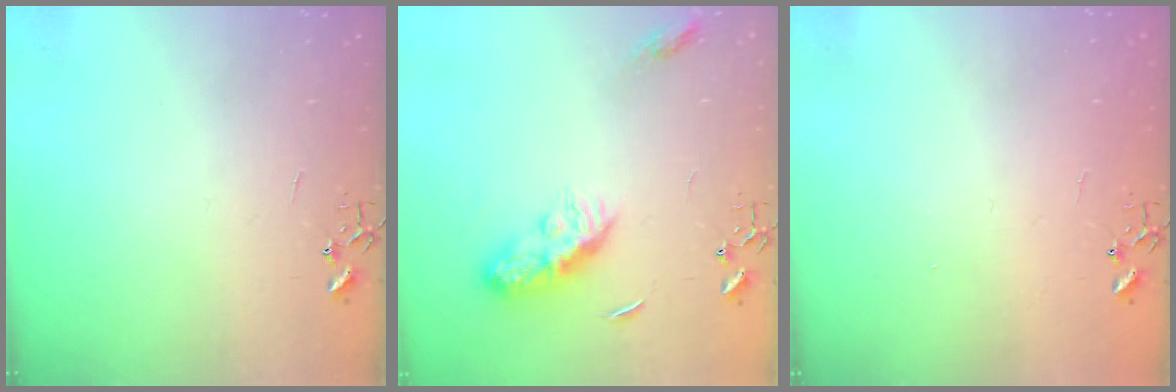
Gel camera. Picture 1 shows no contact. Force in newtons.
{"total": 9.7, "press": 9.7, "slide": 0.1}
{"total": 1.1, "press": 1.1, "slide": 0.1}